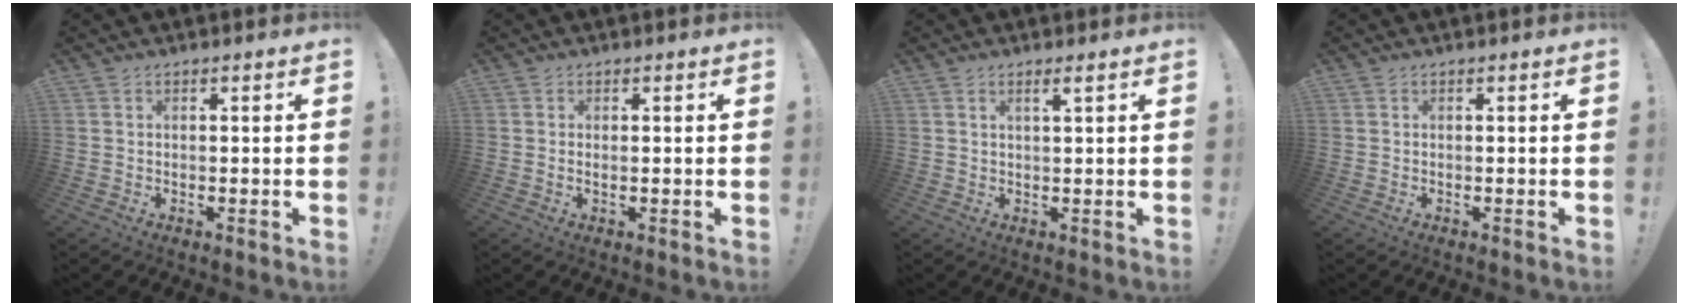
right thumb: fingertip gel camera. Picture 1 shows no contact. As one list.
[{"total": 0.9, "force": [0.1, 0.1, 0.9], "torque": [-0.016, -0.002, 0.000]}, {"total": 2.1, "force": [1.0, 0.0, 1.8], "torque": [-0.034, -0.001, 0.015]}, {"total": 0.0}]